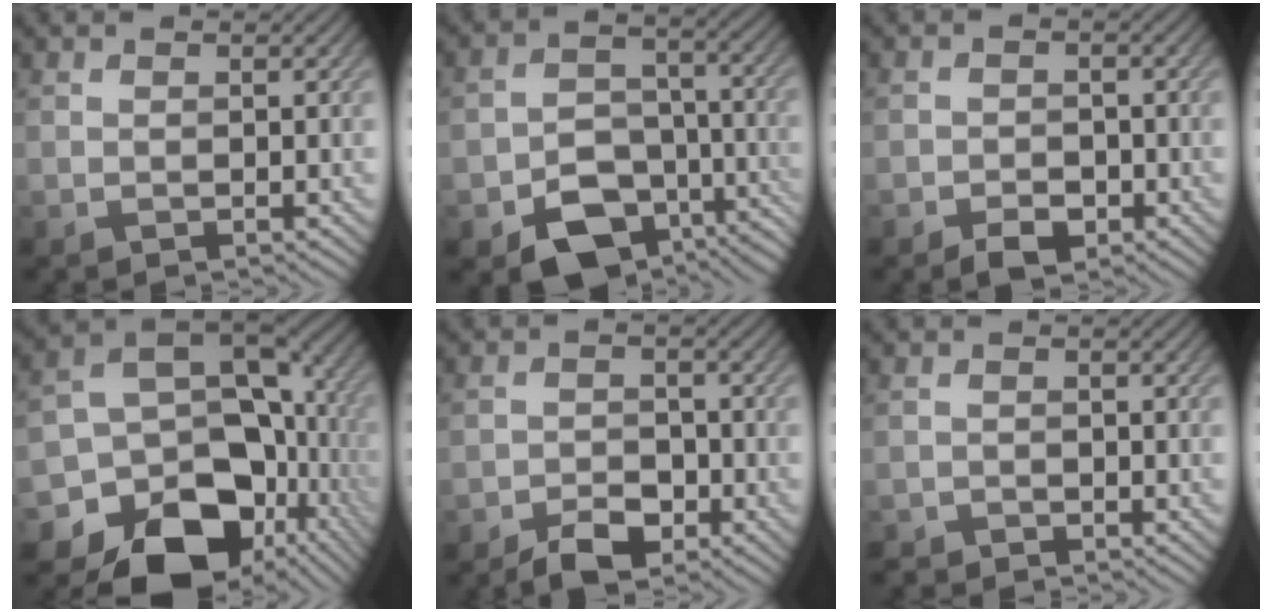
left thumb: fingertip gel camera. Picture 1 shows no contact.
{"total": 11.8, "force": [-6.5, 7.5, 6.4], "torque": [-0.113, -0.028, -0.109]}
{"total": 3.1, "force": [-1.9, 2.0, 1.5], "torque": [-0.021, -0.003, -0.037]}
{"total": 18.5, "force": [-7.4, 13.9, 9.7], "torque": [-0.182, -0.024, -0.086]}
{"total": 4.5, "force": [-3.1, 2.5, 2.2], "torque": [-0.034, 0.000, -0.060]}
{"total": 1.6, "force": [-1.5, 0.6, 0.0], "torque": [0.000, -0.001, -0.032]}